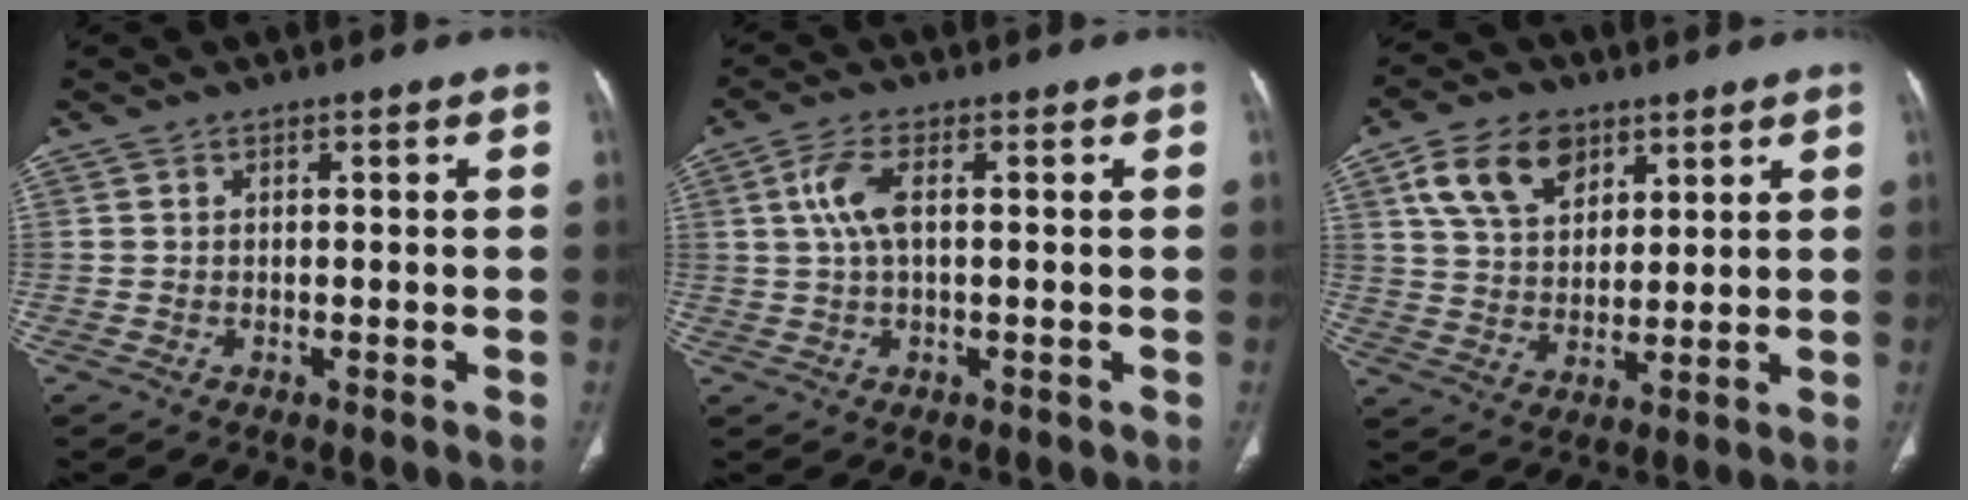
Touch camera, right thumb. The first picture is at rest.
{"total": 5.8, "force": [1.1, 2.3, 5.2], "torque": [-0.129, 0.012, 0.023]}
{"total": 11.6, "force": [5.8, 7.5, 6.7], "torque": [-0.101, -0.015, 0.112]}